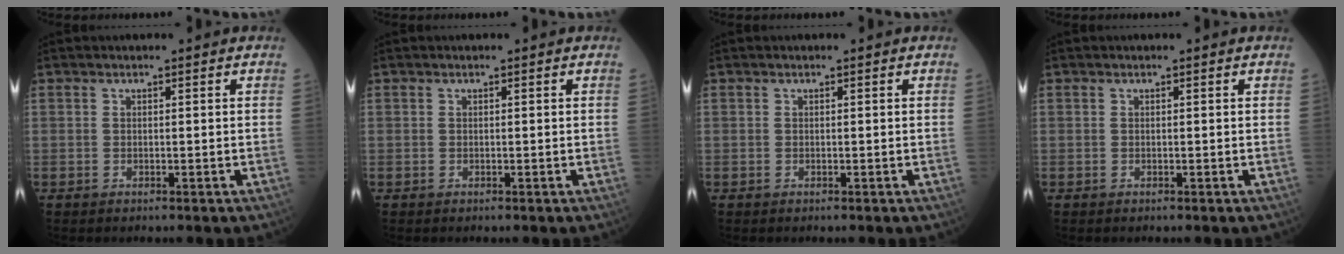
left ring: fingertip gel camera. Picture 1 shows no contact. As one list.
[{"total": 0.0}, {"total": 0.0}, {"total": 0.0}]